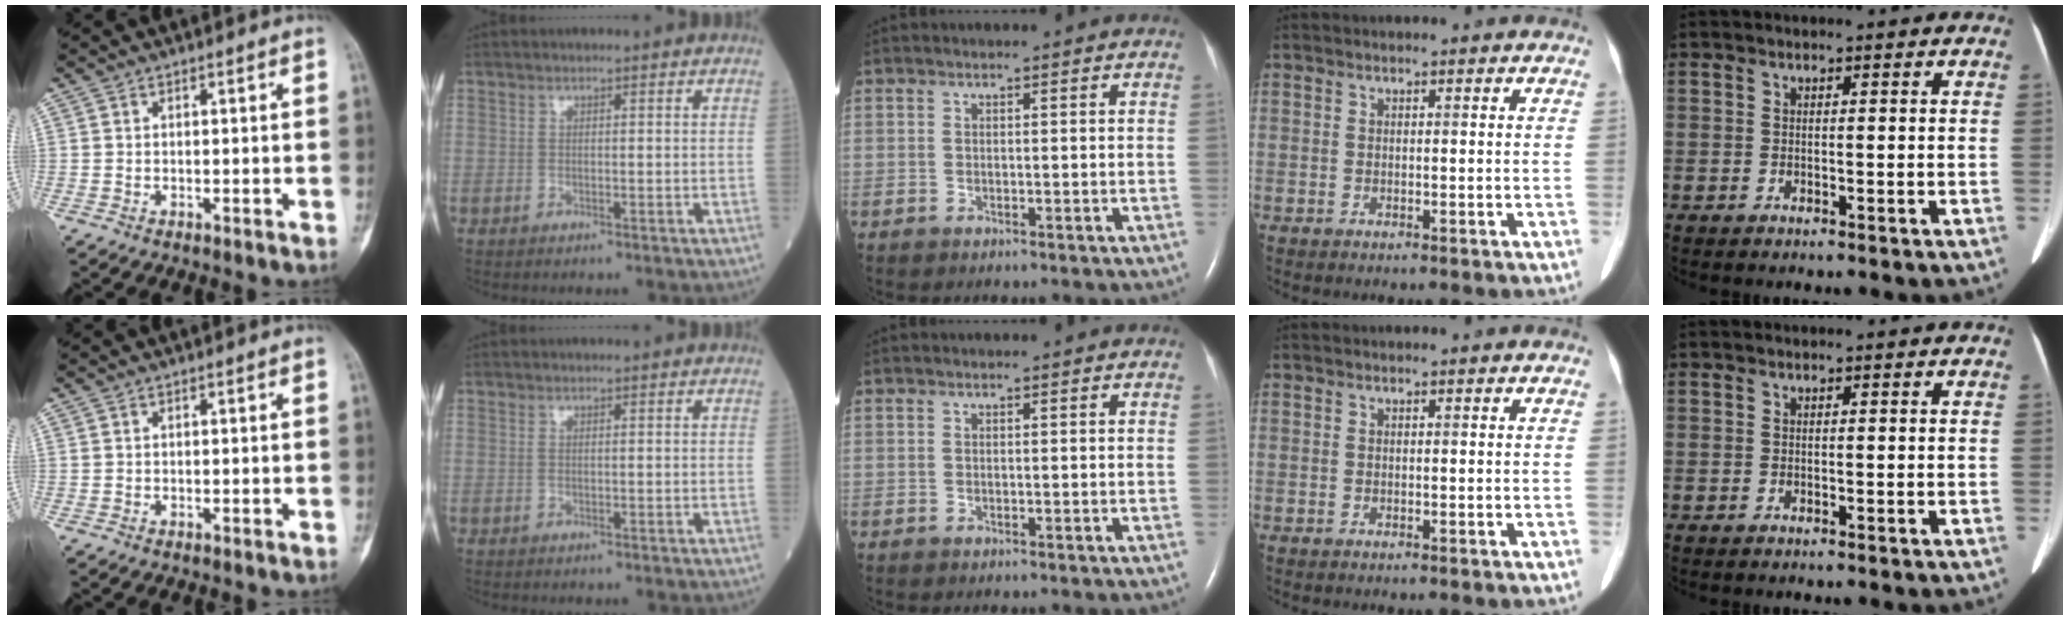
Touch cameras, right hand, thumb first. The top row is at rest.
{}